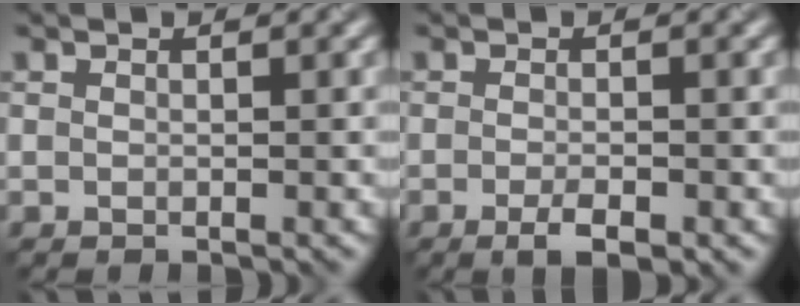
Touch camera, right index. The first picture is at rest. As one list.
[{"total": 2.5, "force": [-1.3, 0.7, 2.0], "torque": [-0.036, -0.004, -0.022]}]